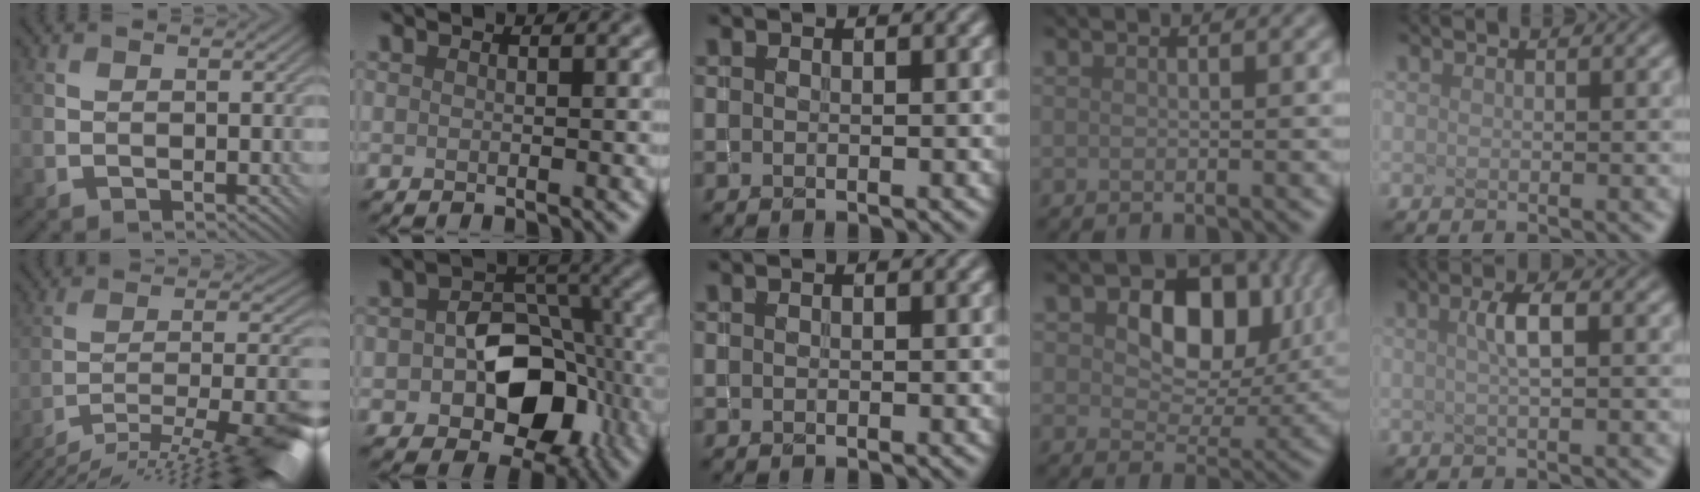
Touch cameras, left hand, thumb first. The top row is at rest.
{"thumb": {"total": 15.7, "force": [-12.6, 1.2, 9.4], "torque": [-0.130, 0.021, -0.204]}, "index": {"total": 9.0, "force": [-2.2, 6.2, 6.2], "torque": [-0.086, -0.003, -0.038]}, "ring": {"total": 7.6, "force": [1.9, 5.0, 5.4], "torque": [-0.094, -0.002, 0.037]}, "little": {"total": 1.5, "force": [-0.9, -0.5, 1.1], "torque": [-0.043, -0.002, 0.019]}}